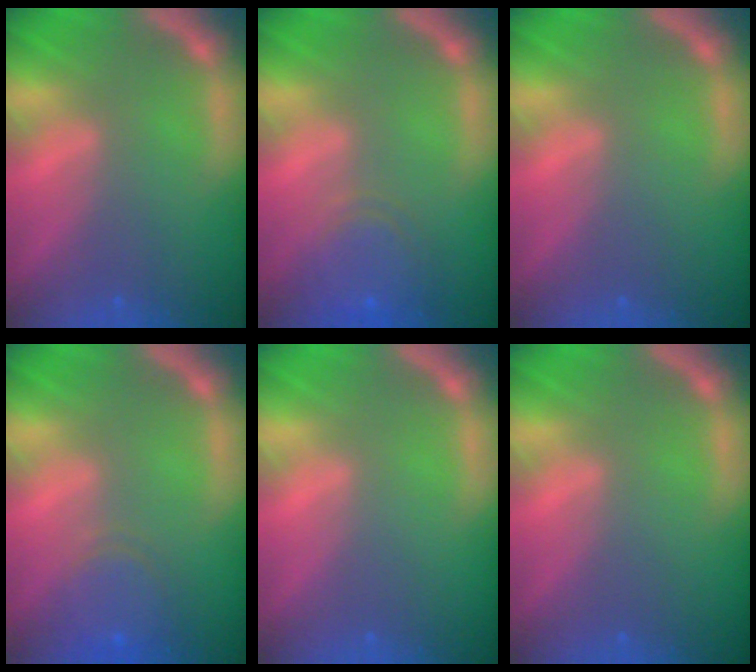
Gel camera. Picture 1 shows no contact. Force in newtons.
{"total": 5.1}
{"total": 0.0}
{"total": 4.0}
{"total": 0.0}
{"total": 0.0}